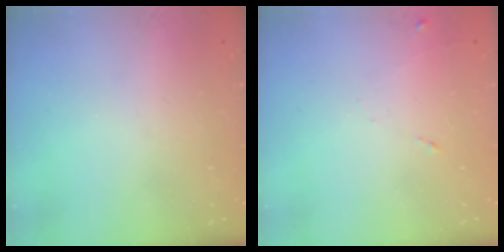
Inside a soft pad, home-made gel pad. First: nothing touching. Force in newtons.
{"total": 6.1, "press": 6.1, "slide": 0.6}